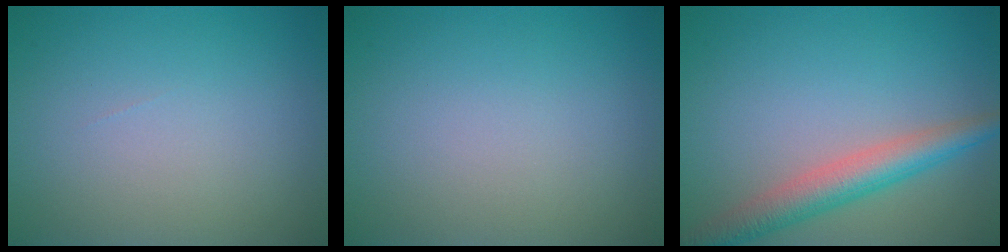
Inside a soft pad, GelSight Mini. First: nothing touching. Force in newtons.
{"total": 0.0}
{"total": 4.5, "press": 4.5, "slide": 0.2}